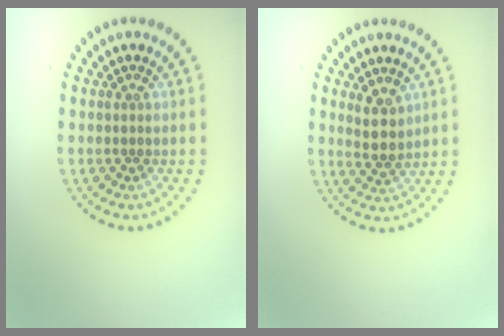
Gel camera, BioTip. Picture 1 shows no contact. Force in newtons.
{"total": 2.6, "press": 2.3, "slide": 1.3}